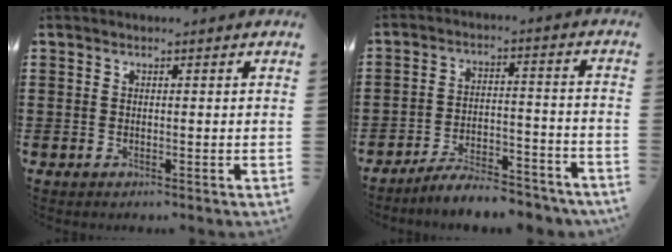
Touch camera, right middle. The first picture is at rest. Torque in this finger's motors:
{"motor_torque": [2.14, 0.00, 0.50, 0.05]}